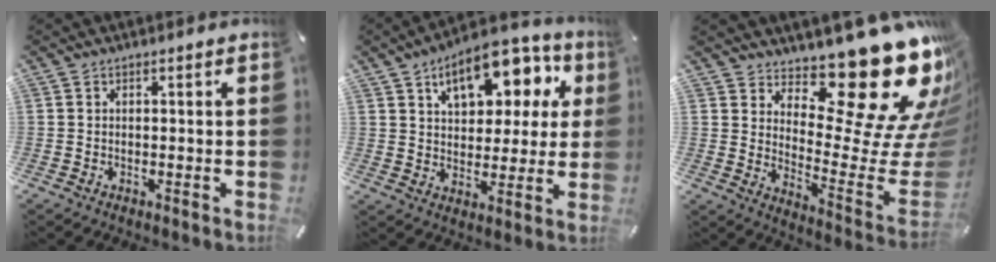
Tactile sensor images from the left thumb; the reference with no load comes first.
{"total": 15.2, "force": [7.4, 8.8, 9.8], "torque": [-0.148, -0.027, 0.128]}
{"total": 25.3, "force": [17.6, 8.5, 16.1], "torque": [-0.177, -0.147, 0.280]}